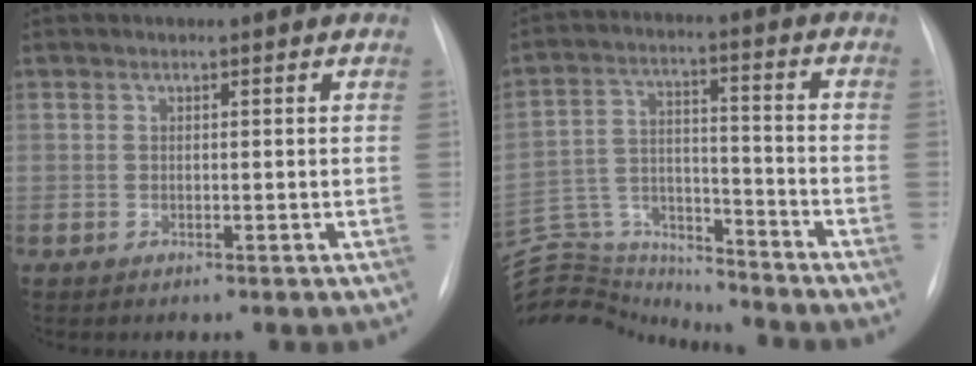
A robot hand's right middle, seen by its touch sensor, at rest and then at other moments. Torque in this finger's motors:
{"motor_torque": [-0.61, -1.11, -0.01, 0.00]}